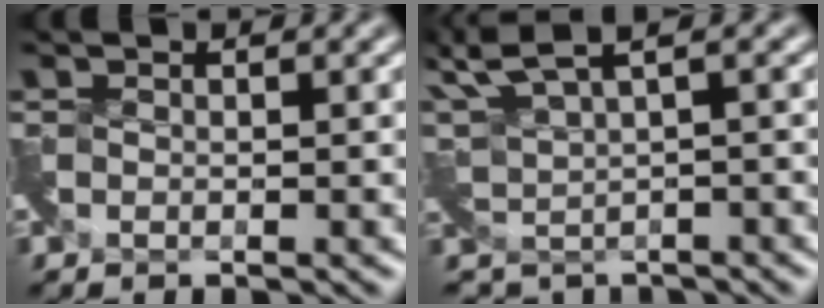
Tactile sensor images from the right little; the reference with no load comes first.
{"total": 4.4, "force": [3.3, 1.5, 2.6], "torque": [-0.070, -0.014, 0.069]}